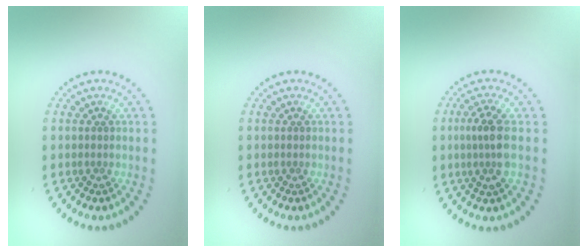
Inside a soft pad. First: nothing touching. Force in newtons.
{"total": 0.0}
{"total": 2.8, "press": 2.5, "slide": 1.2}